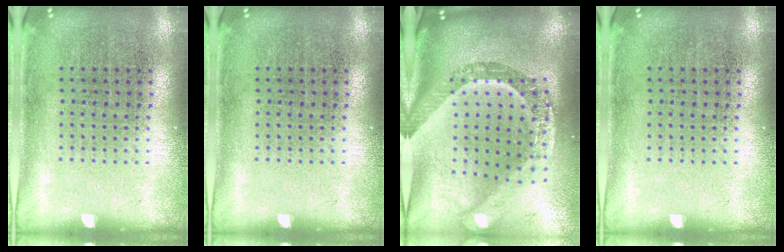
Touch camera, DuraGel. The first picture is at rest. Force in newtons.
{"total": 0.0}
{"total": 3.3, "press": 2.4, "slide": 2.3}
{"total": 0.0}